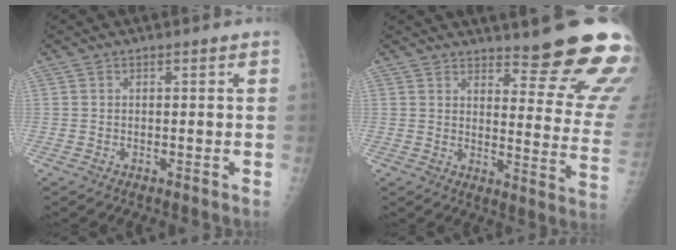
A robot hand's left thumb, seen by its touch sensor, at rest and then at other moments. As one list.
[{"total": 18.8, "force": [15.4, 3.4, 10.3], "torque": [-0.100, -0.128, 0.188]}]